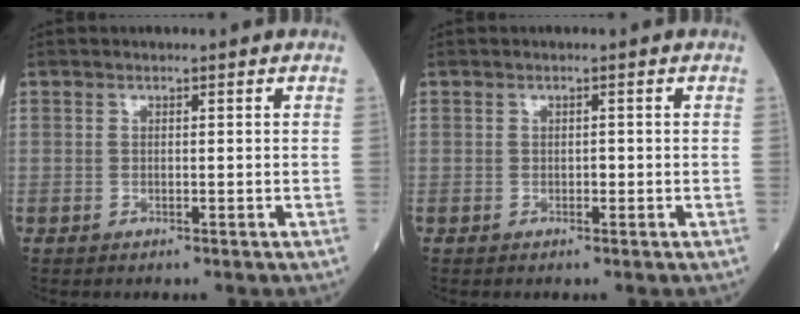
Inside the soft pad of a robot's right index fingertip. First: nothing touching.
{"total": 0.6, "force": [-0.2, 0.3, 0.4], "torque": [-0.007, 0.002, -0.006]}